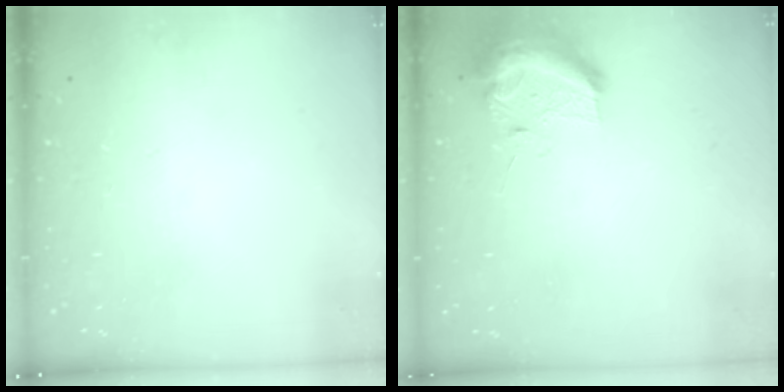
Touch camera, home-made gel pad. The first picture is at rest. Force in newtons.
{"total": 10.2, "press": 10.2, "slide": 0.3}